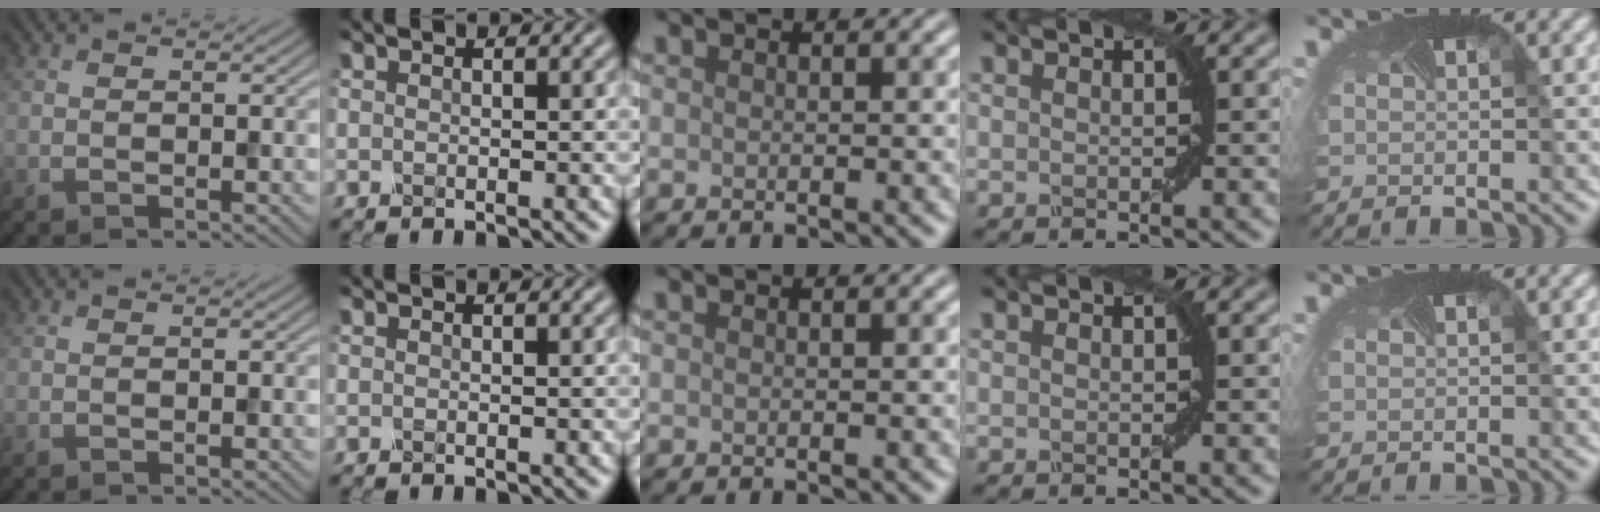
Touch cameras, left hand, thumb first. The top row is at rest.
{}